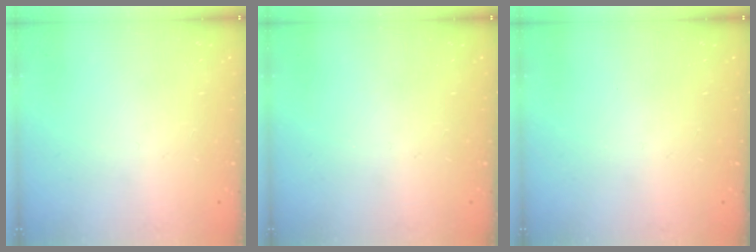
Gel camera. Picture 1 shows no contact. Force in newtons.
{"total": 0.0}
{"total": 0.0}